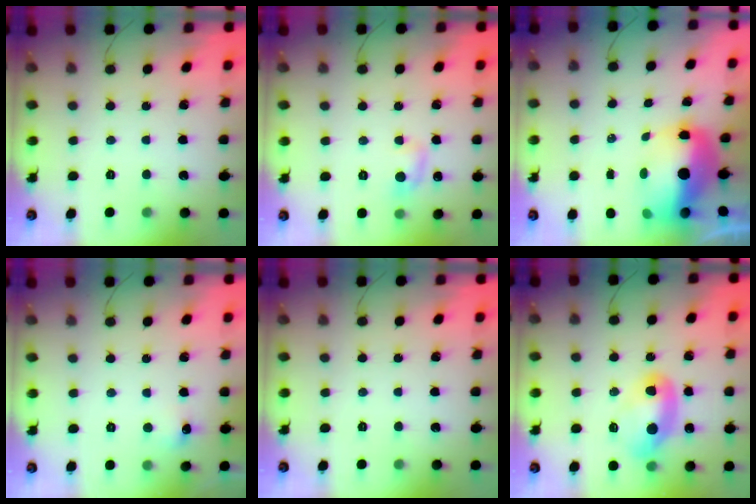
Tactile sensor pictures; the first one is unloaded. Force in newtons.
{"total": 5.5, "press": 5.2, "slide": 1.7}
{"total": 10.7, "press": 10.5, "slide": 2.0}
{"total": 5.1, "press": 4.9, "slide": 1.3}
{"total": 0.0}
{"total": 10.2, "press": 10.2, "slide": 0.9}